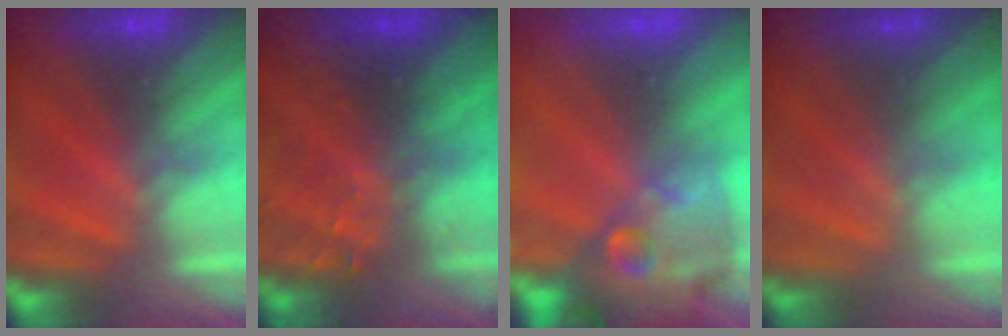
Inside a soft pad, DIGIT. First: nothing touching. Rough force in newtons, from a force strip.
{"total": 6.6}
{"total": 10.0}
{"total": 1.6}